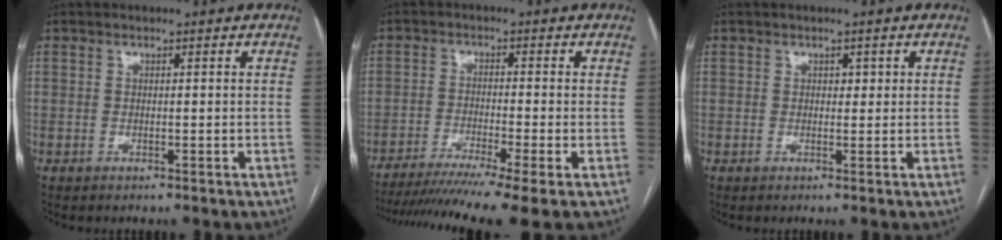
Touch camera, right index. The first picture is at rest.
{"total": 13.0, "force": [-10.0, -1.4, 8.2], "torque": [-0.131, -0.034, -0.158]}
{"total": 1.2, "force": [0.4, 0.8, 0.8], "torque": [-0.008, 0.003, 0.005]}